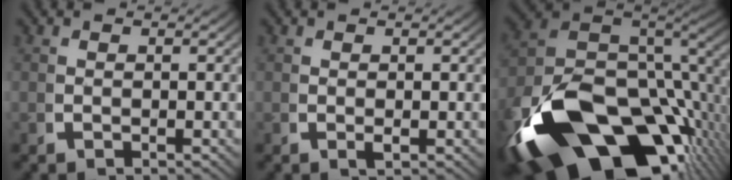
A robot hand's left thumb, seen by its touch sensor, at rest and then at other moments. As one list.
[{"total": 1.0, "force": [0.9, -0.2, 0.3], "torque": [-0.005, 0.007, 0.012]}, {"total": 23.0, "force": [-6.3, 13.0, 17.9], "torque": [-0.346, -0.057, -0.075]}]